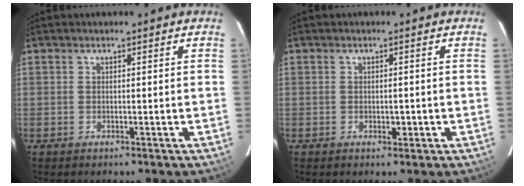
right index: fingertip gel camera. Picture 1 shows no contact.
{"total": 1.4, "force": [-0.4, 0.7, 1.2], "torque": [-0.017, 0.000, -0.001]}